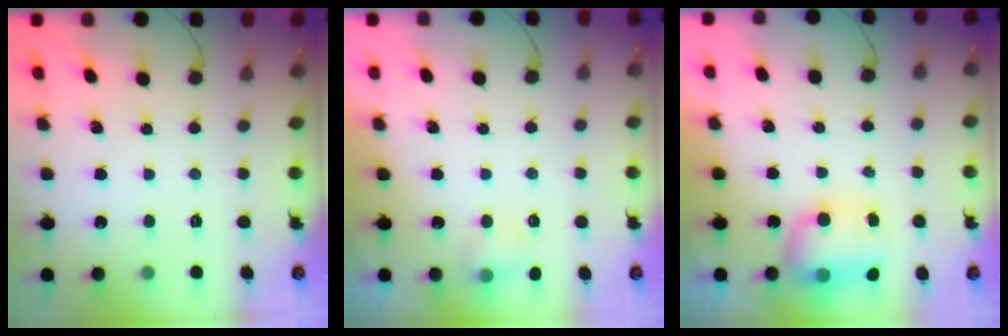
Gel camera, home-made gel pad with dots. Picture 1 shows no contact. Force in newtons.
{"total": 4.7, "press": 4.5, "slide": 1.4}
{"total": 8.1, "press": 7.7, "slide": 2.4}